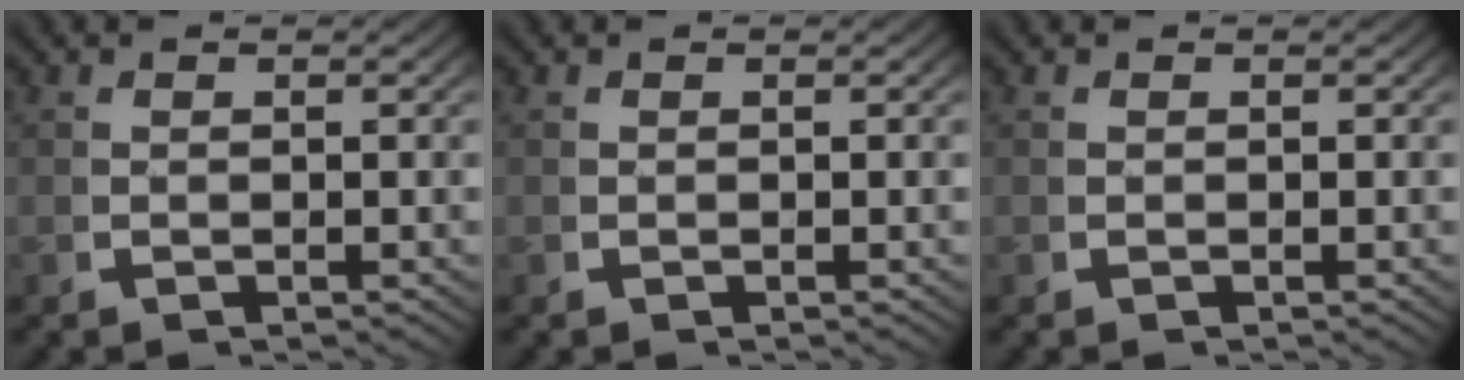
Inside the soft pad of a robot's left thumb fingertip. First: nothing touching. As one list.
[{"total": 0.0}, {"total": 0.0}]